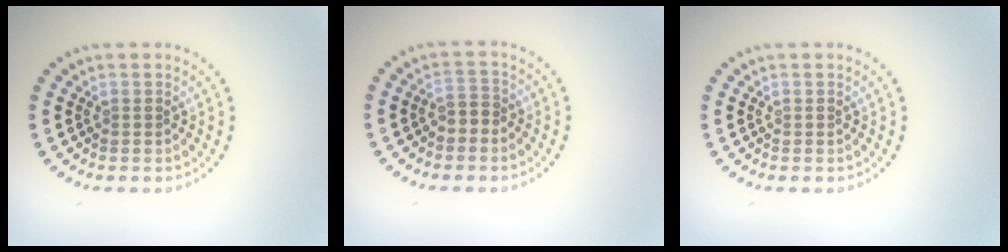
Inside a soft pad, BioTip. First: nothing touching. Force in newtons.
{"total": 1.6, "press": 1.5, "slide": 0.6}
{"total": 0.0}